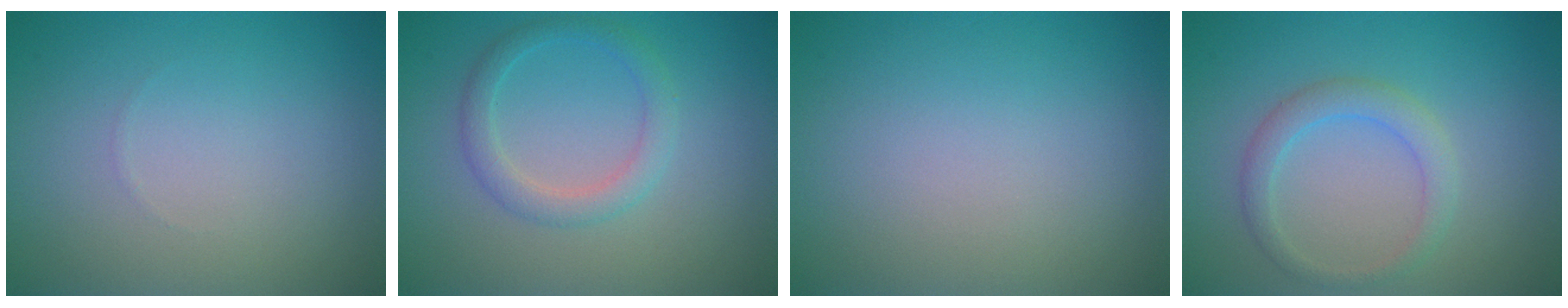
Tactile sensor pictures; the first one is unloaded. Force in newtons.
{"total": 2.4, "press": 2.4, "slide": 0.1}
{"total": 0.0}
{"total": 2.4, "press": 2.4, "slide": 0.1}